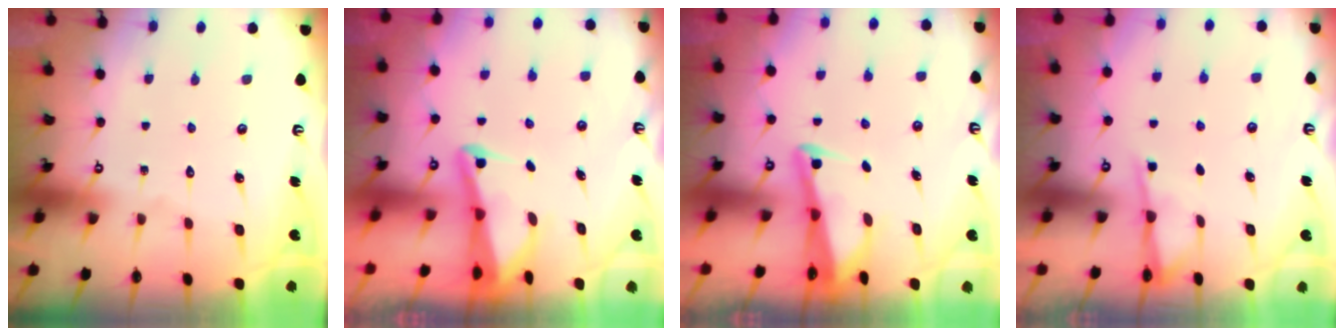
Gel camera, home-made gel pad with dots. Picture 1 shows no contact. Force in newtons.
{"total": 2.6, "press": 2.6, "slide": 0.5}
{"total": 2.5, "press": 2.5, "slide": 0.2}
{"total": 1.8, "press": 1.7, "slide": 0.4}